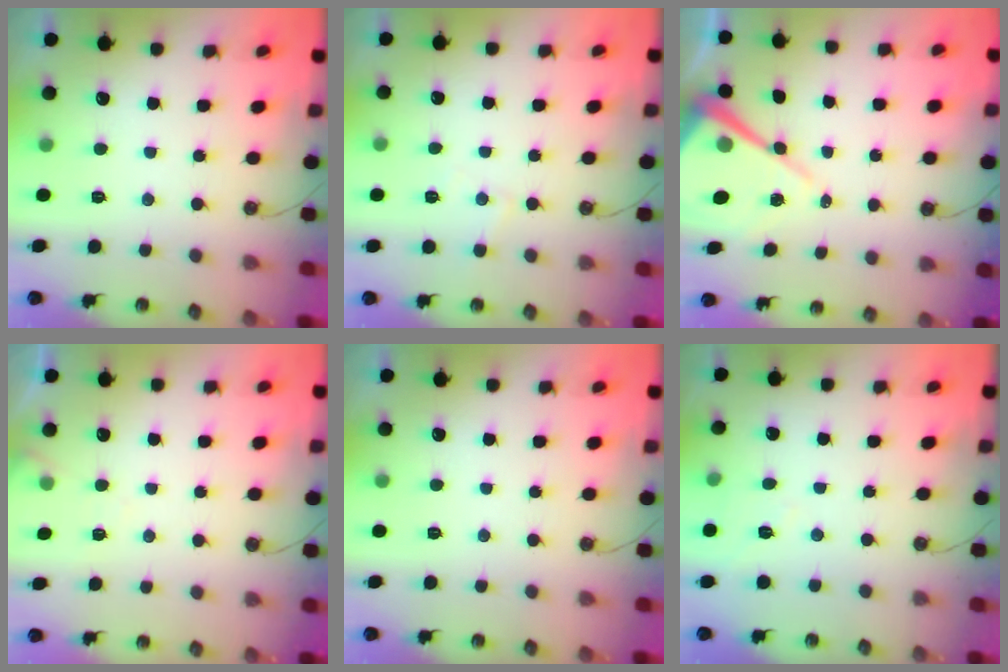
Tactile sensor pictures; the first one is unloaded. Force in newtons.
{"total": 5.0, "press": 5.0, "slide": 0.7}
{"total": 13.1, "press": 13.1, "slide": 1.1}
{"total": 5.2, "press": 5.2, "slide": 0.6}
{"total": 0.0}
{"total": 5.3, "press": 5.3, "slide": 0.6}